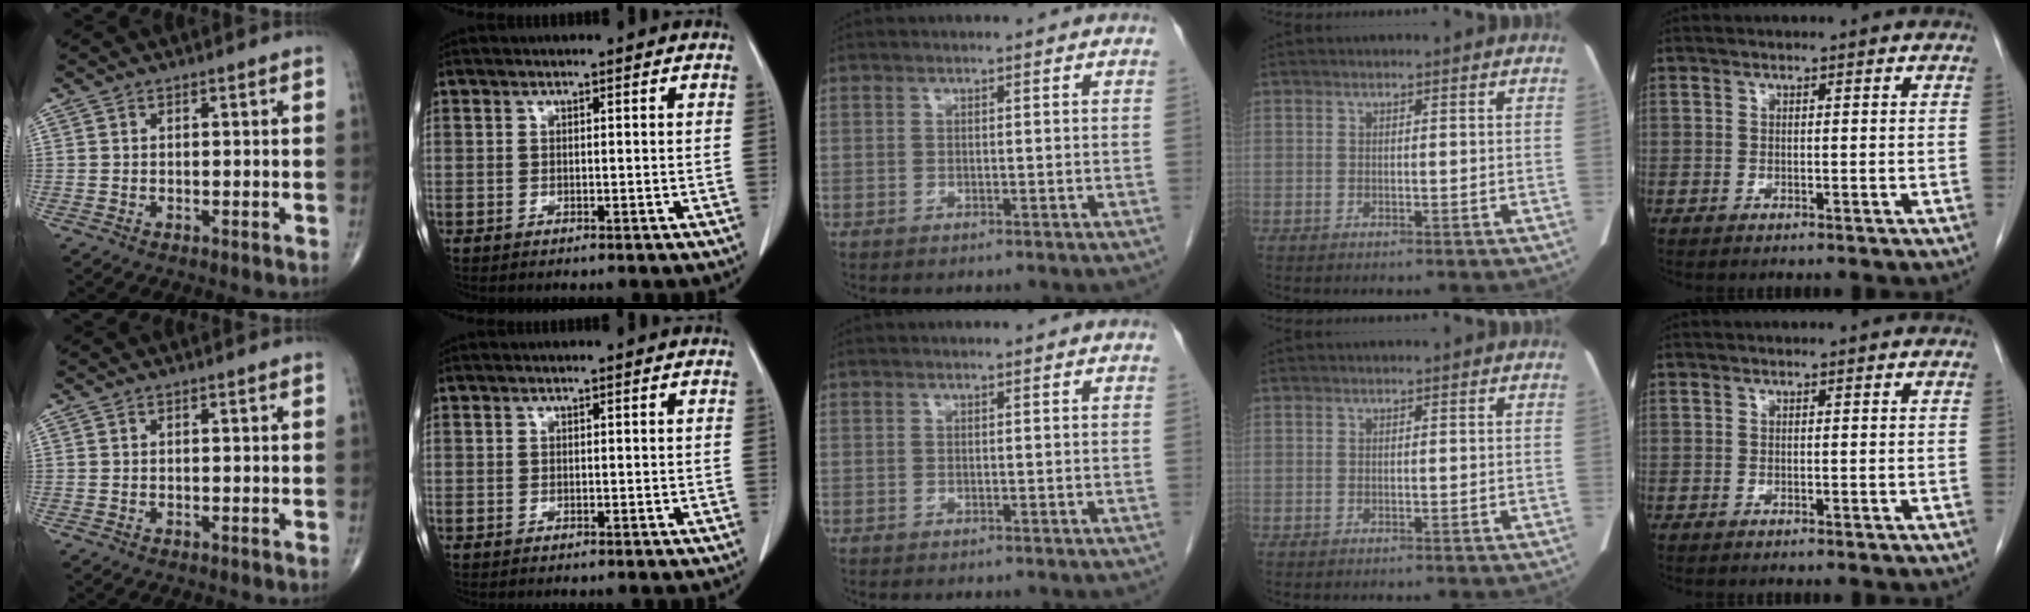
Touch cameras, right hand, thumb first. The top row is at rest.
{}